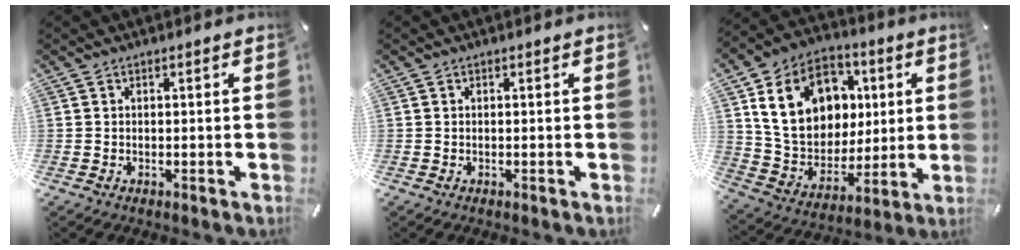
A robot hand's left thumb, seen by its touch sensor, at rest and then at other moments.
{"total": 0.0}
{"total": 19.0, "force": [5.4, 15.5, 9.7], "torque": [-0.157, -0.003, 0.109]}